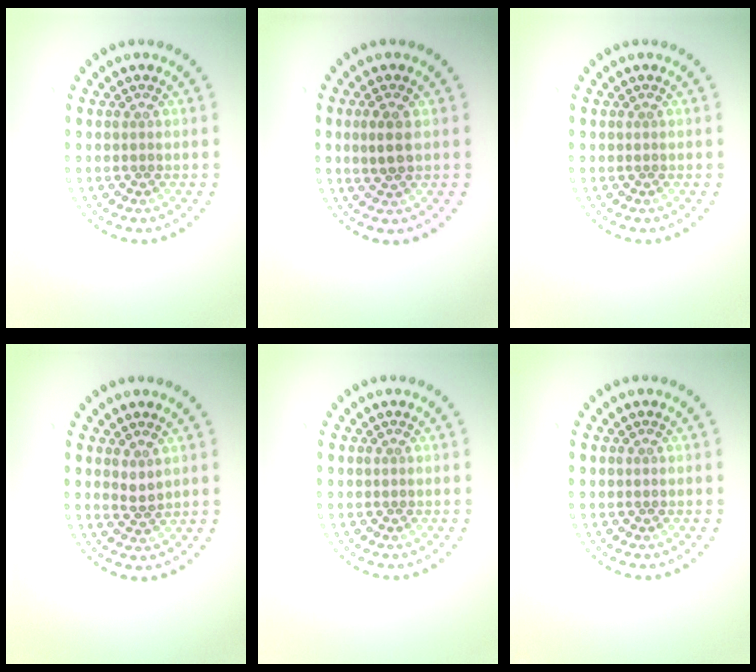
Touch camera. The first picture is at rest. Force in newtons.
{"total": 2.1, "press": 2.0, "slide": 0.4}
{"total": 0.0}
{"total": 1.0, "press": 0.9, "slide": 0.5}
{"total": 0.0}
{"total": 0.0}